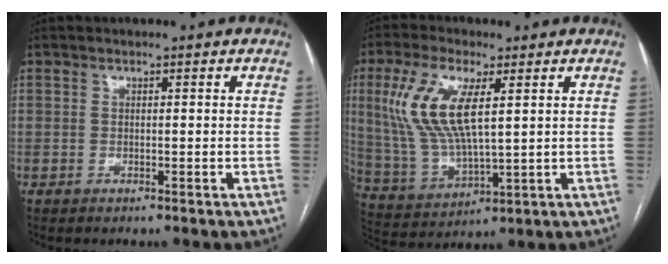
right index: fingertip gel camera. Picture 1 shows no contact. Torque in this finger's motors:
{"motor_torque": [0.57, 0.19, 0.92, 0.21]}